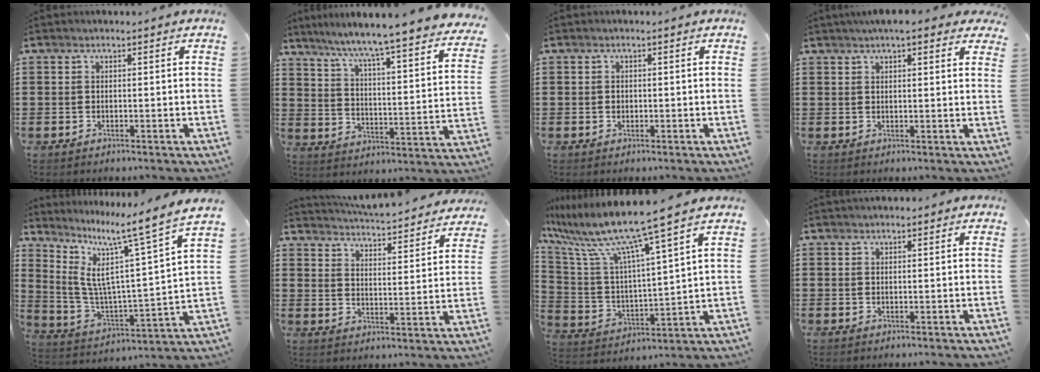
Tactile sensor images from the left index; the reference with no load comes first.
{"total": 5.6, "force": [4.8, -1.3, 2.5], "torque": [-0.072, -0.056, 0.069]}
{"total": 0.8, "force": [-0.1, 0.7, 0.4], "torque": [-0.011, 0.003, -0.002]}
{"total": 4.0, "force": [3.0, 0.8, 2.4], "torque": [-0.048, -0.001, 0.053]}
{"total": 10.0, "force": [7.5, 0.4, 6.5], "torque": [-0.156, -0.075, 0.110]}
{"total": 4.3, "force": [4.3, -0.4, 0.4], "torque": [-0.032, -0.039, 0.068]}
{"total": 10.8, "force": [8.6, -0.6, 6.5], "torque": [-0.163, -0.059, 0.136]}
{"total": 0.9, "force": [0.8, 0.4, 0.3], "torque": [-0.008, 0.003, 0.015]}